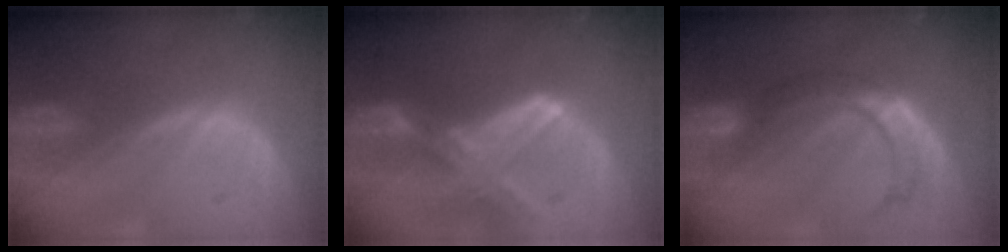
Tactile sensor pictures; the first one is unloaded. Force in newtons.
{"total": 8.1, "press": 7.1, "slide": 3.9}
{"total": 7.8, "press": 7.2, "slide": 3.0}